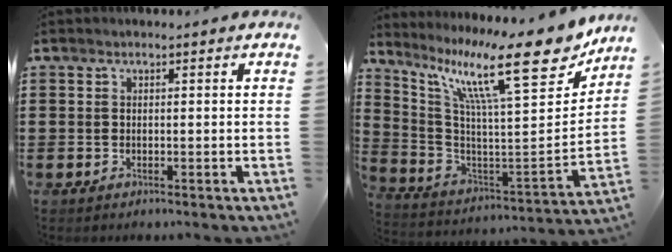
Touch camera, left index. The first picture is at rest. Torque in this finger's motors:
{"motor_torque": [1.14, -1.00, 0.72, 0.21]}